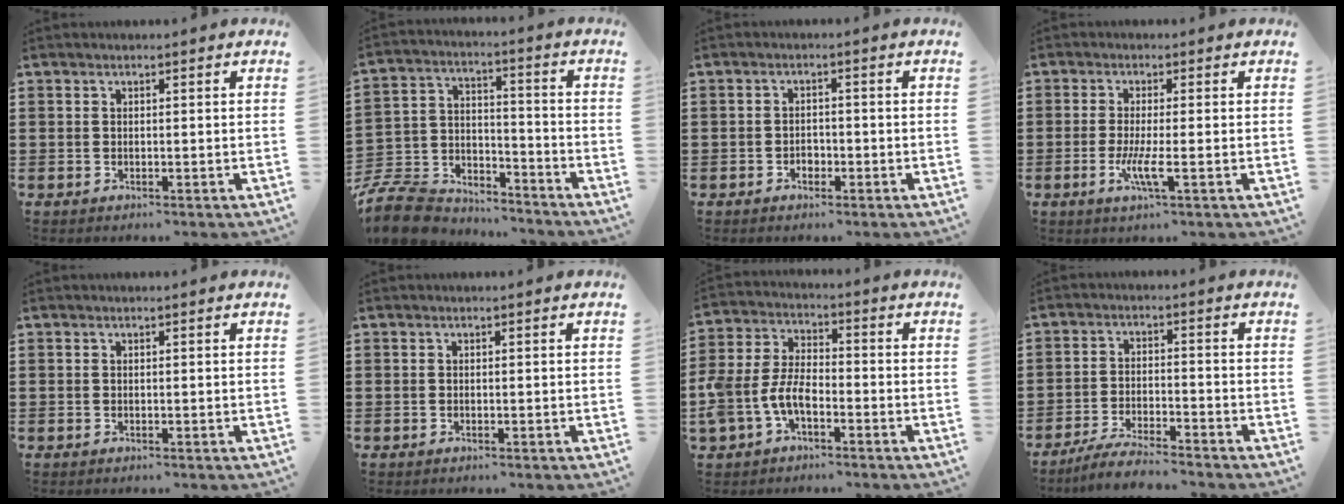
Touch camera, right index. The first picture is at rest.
{"total": 10.4, "force": [-9.6, 3.0, 2.4], "torque": [-0.068, 0.020, -0.192]}
{"total": 1.7, "force": [-0.9, 1.2, 0.8], "torque": [-0.020, 0.000, -0.019]}
{"total": 4.3, "force": [-1.4, 0.1, 4.1], "torque": [-0.082, -0.014, -0.029]}
{"total": 0.0}
{"total": 0.0}
{"total": 6.2, "force": [-2.9, 3.5, 4.1], "torque": [-0.117, -0.001, -0.066]}
{"total": 4.7, "force": [-4.4, -0.1, 1.5], "torque": [-0.039, -0.007, -0.090]}